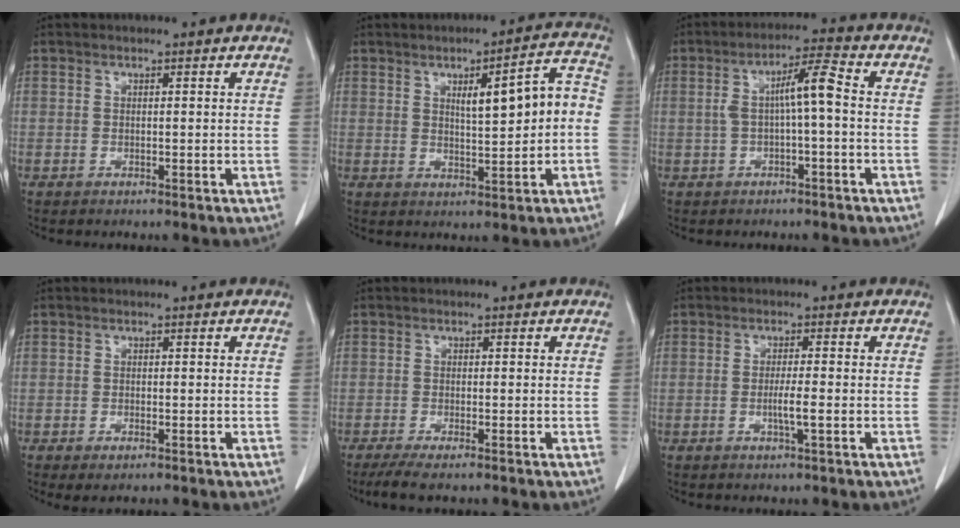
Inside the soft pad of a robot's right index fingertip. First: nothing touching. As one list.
[{"total": 8.7, "force": [0.5, 1.7, 8.5], "torque": [-0.119, 0.029, 0.012]}, {"total": 6.0, "force": [-0.1, 0.5, 6.0], "torque": [-0.103, 0.021, 0.000]}, {"total": 1.7, "force": [-0.9, 0.7, 1.3], "torque": [-0.020, -0.003, -0.006]}, {"total": 3.5, "force": [-2.6, 0.4, 2.4], "torque": [-0.043, -0.009, -0.047]}, {"total": 2.9, "force": [-0.8, -0.2, 2.8], "torque": [-0.053, -0.004, -0.014]}]